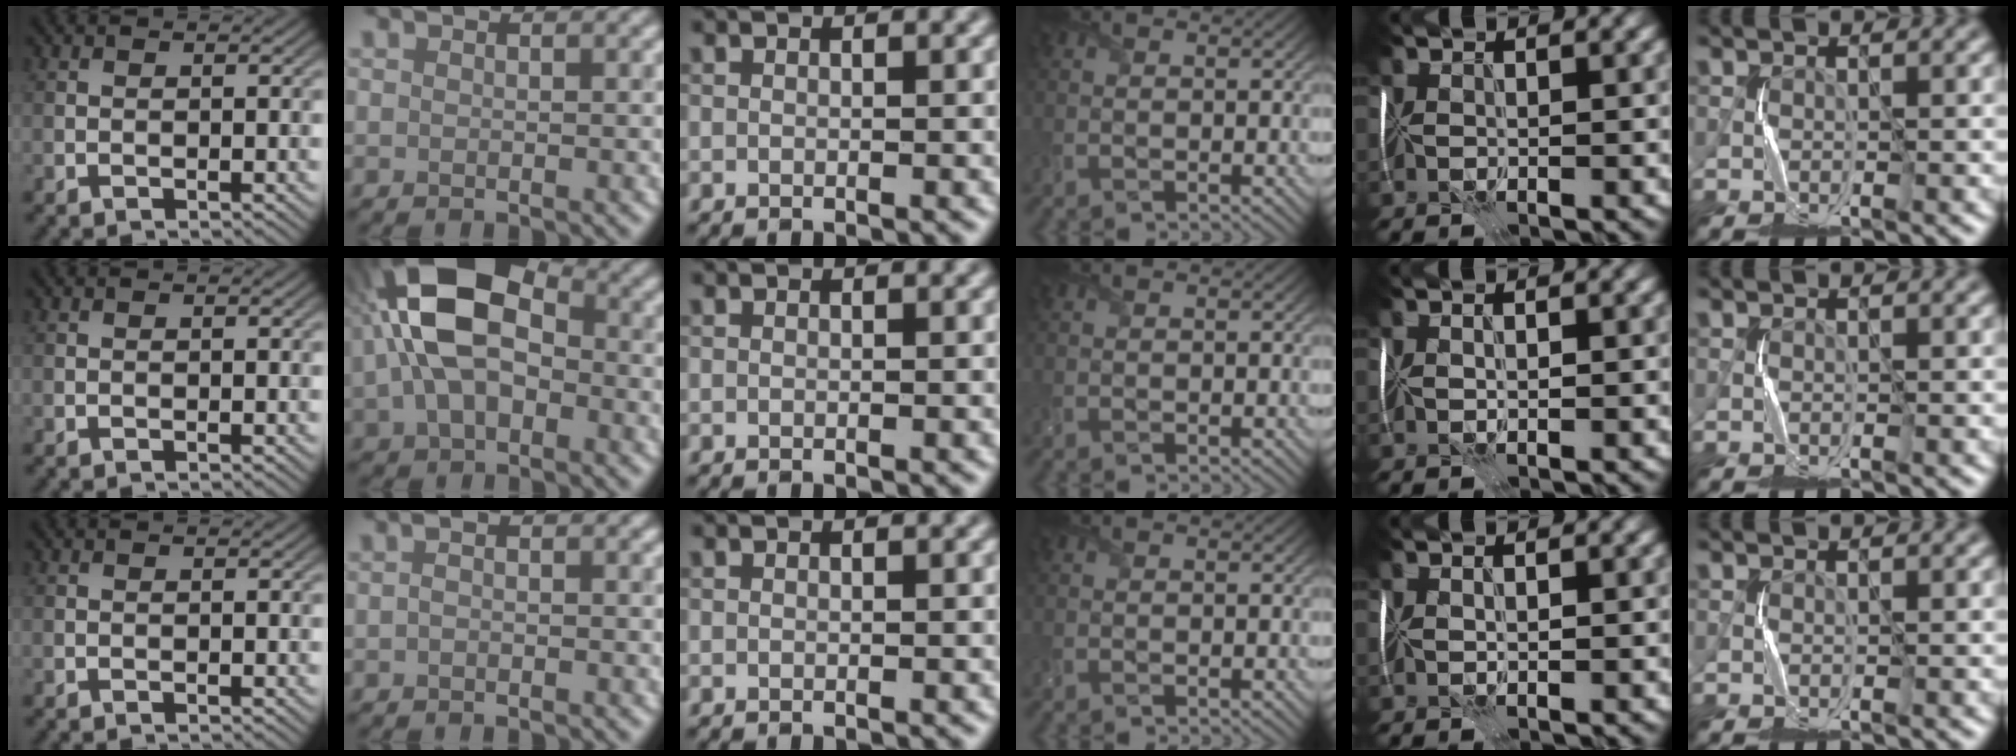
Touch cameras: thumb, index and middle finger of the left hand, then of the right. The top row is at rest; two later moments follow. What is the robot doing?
{"motion": "fold", "object": "plastic wrap"}